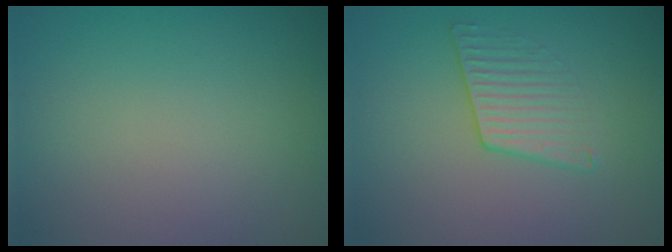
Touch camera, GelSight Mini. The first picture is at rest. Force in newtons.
{"total": 2.0, "press": 1.5, "slide": 1.3}